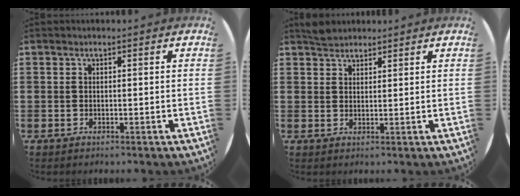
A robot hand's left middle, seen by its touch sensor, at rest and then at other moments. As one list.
[{"total": 2.3, "force": [2.2, 0.8, 0.0], "torque": [0.004, 0.003, 0.041]}]